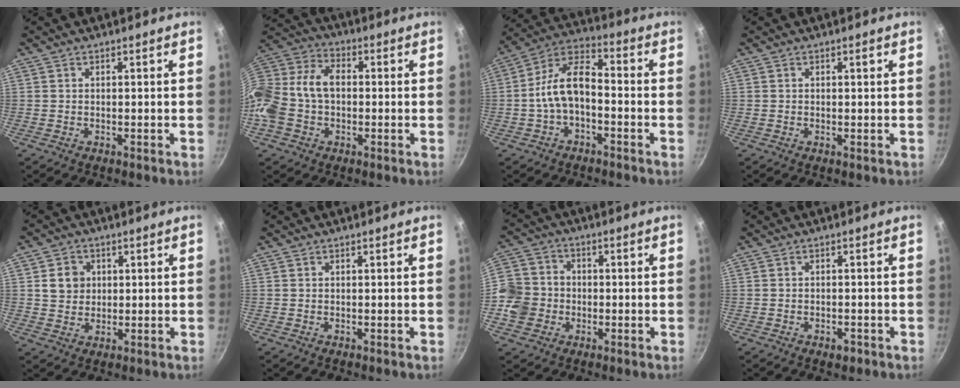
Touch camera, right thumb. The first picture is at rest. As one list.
[{"total": 16.2, "force": [-1.5, 11.8, 11.1], "torque": [-0.218, 0.048, -0.044]}, {"total": 10.5, "force": [-2.6, 5.8, 8.4], "torque": [-0.145, 0.050, -0.059]}, {"total": 0.8, "force": [0.3, 0.2, 0.7], "torque": [-0.007, -0.001, 0.002]}, {"total": 5.0, "force": [1.0, 4.5, 2.0], "torque": [-0.010, 0.003, 0.016]}, {"total": 0.0}, {"total": 9.9, "force": [-2.2, 8.7, 4.2], "torque": [-0.057, 0.025, -0.056]}, {"total": 2.1, "force": [-1.3, 1.0, 1.2], "torque": [-0.019, 0.009, -0.017]}]